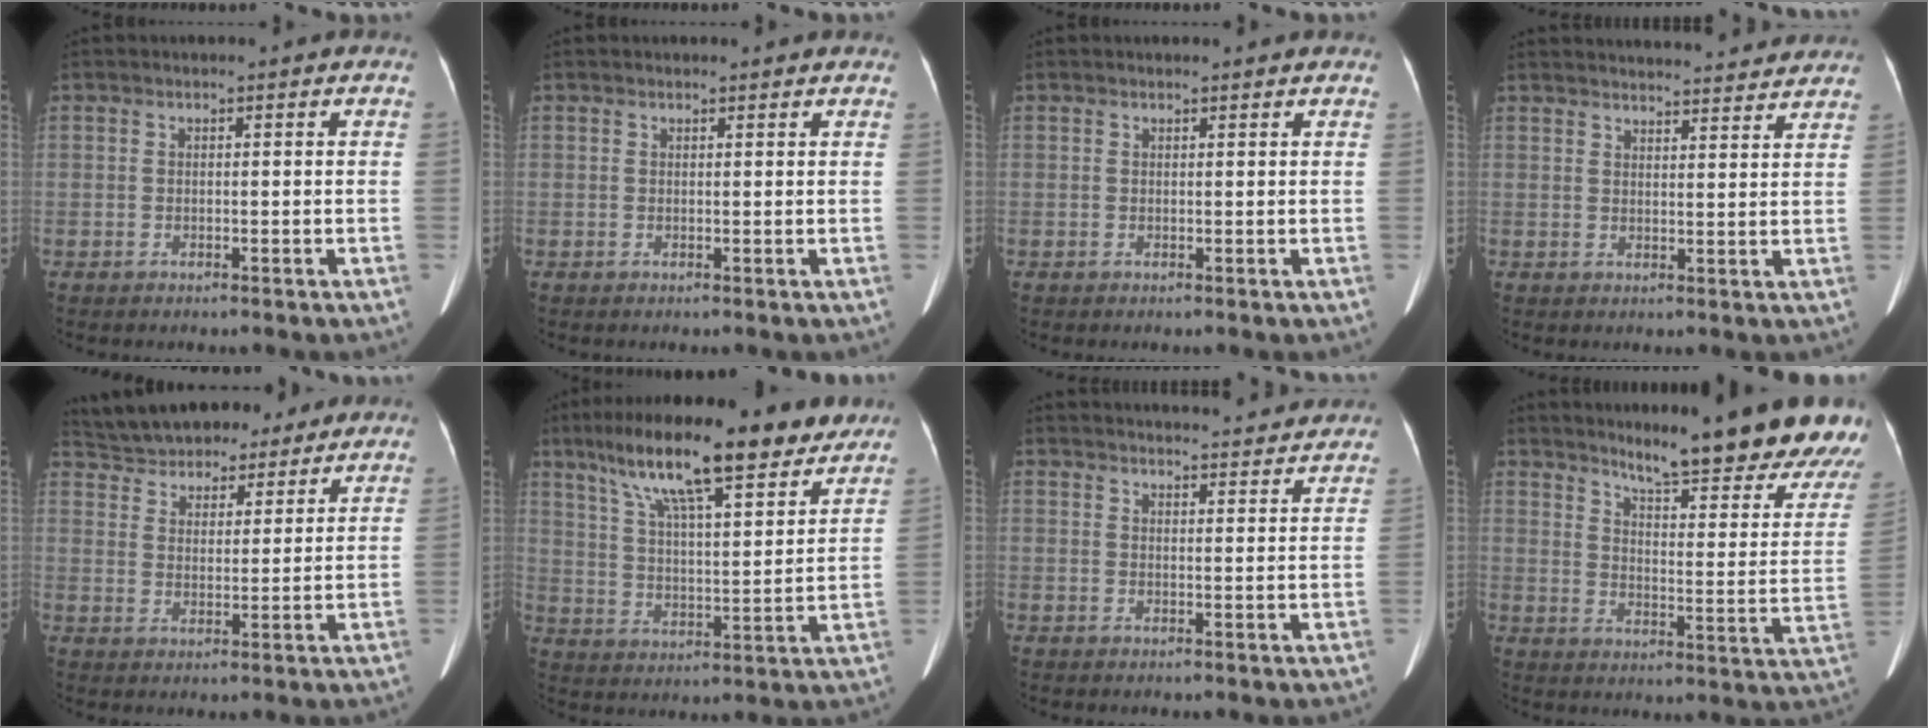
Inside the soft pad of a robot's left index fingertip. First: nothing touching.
{"total": 2.5, "force": [2.3, 0.5, 0.8], "torque": [-0.009, 0.003, 0.022]}
{"total": 2.5, "force": [2.3, 0.4, 0.8], "torque": [-0.011, 0.003, 0.024]}
{"total": 20.7, "force": [19.8, 3.0, 5.4], "torque": [-0.070, -0.002, 0.246]}
{"total": 17.7, "force": [15.6, 6.2, 5.8], "torque": [-0.115, 0.028, 0.238]}
{"total": 19.4, "force": [13.8, 3.9, 13.0], "torque": [-0.216, 0.030, 0.220]}
{"total": 21.7, "force": [20.8, 3.0, 5.7], "torque": [-0.079, -0.005, 0.260]}
{"total": 22.4, "force": [19.8, 1.3, 10.3], "torque": [-0.135, -0.109, 0.247]}